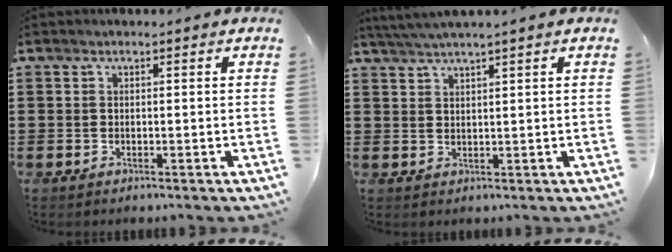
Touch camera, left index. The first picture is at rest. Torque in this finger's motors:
{"motor_torque": [0.34, 0.38, 0.12, 0.05]}